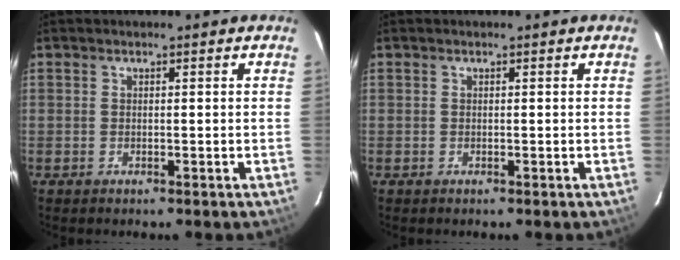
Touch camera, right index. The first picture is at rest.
{"total": 0.0}